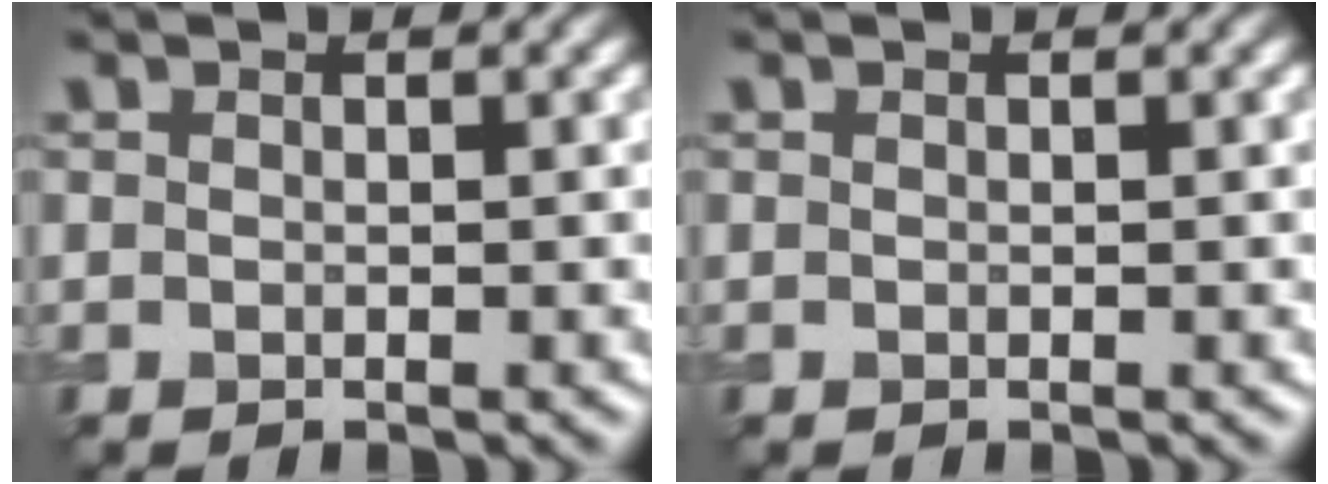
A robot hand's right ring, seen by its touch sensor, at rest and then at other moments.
{"total": 0.0}